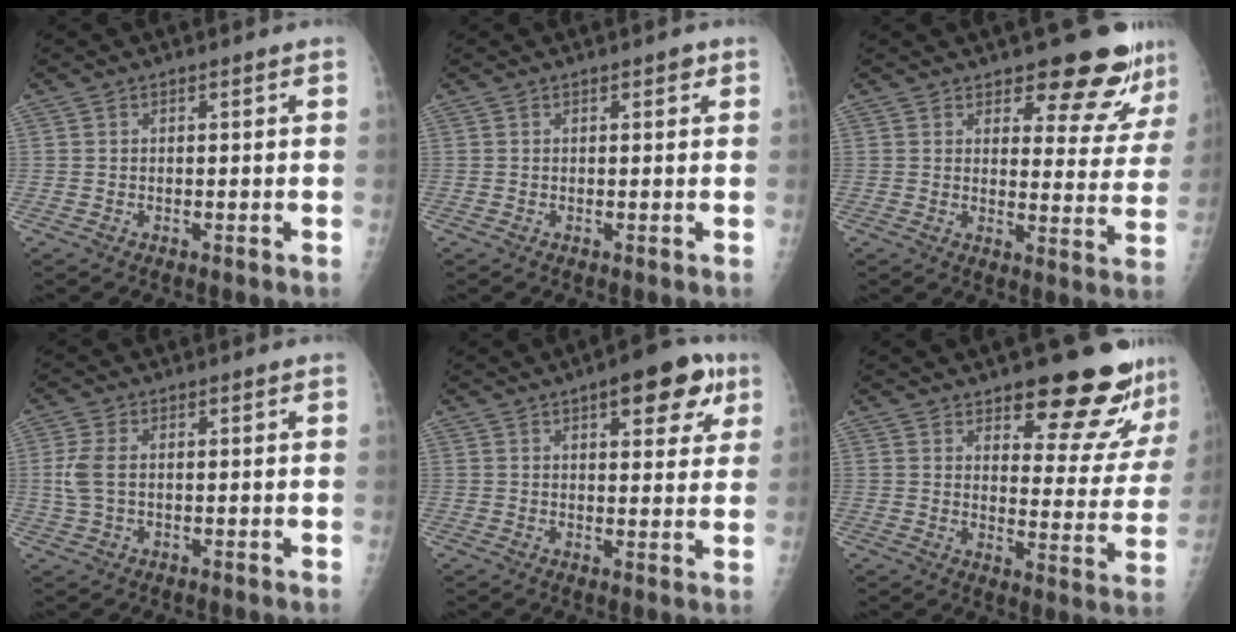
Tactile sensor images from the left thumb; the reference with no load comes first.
{"total": 1.1, "force": [0.6, 0.5, 0.7], "torque": [-0.001, 0.000, 0.004]}
{"total": 12.5, "force": [10.4, 4.1, 5.6], "torque": [-0.027, -0.079, 0.121]}
{"total": 4.0, "force": [0.1, 2.4, 3.2], "torque": [-0.095, 0.005, -0.001]}
{"total": 11.0, "force": [5.6, 4.6, 8.3], "torque": [-0.068, -0.012, 0.065]}
{"total": 16.9, "force": [13.5, 5.3, 8.6], "torque": [-0.062, -0.099, 0.169]}